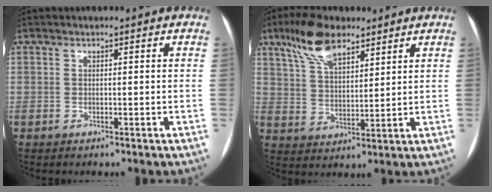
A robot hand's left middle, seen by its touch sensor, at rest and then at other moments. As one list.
[{"total": 9.9, "force": [6.8, 3.7, 6.2], "torque": [-0.125, 0.020, 0.129]}]